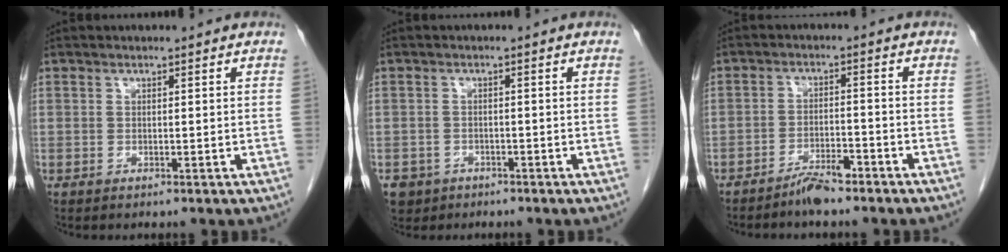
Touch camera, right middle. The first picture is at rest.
{"total": 4.3, "force": [-2.5, 3.4, 0.4], "torque": [-0.009, 0.007, -0.040]}
{"total": 3.9, "force": [-3.3, 0.5, 1.9], "torque": [-0.033, -0.002, -0.060]}